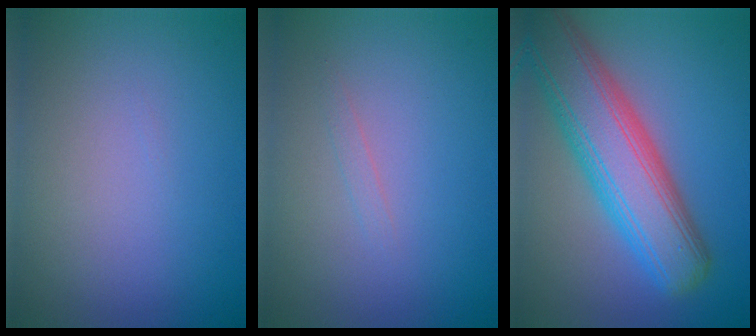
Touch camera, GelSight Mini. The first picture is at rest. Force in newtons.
{"total": 0.6, "press": 0.6, "slide": 0.0}
{"total": 9.9, "press": 9.9, "slide": 0.5}